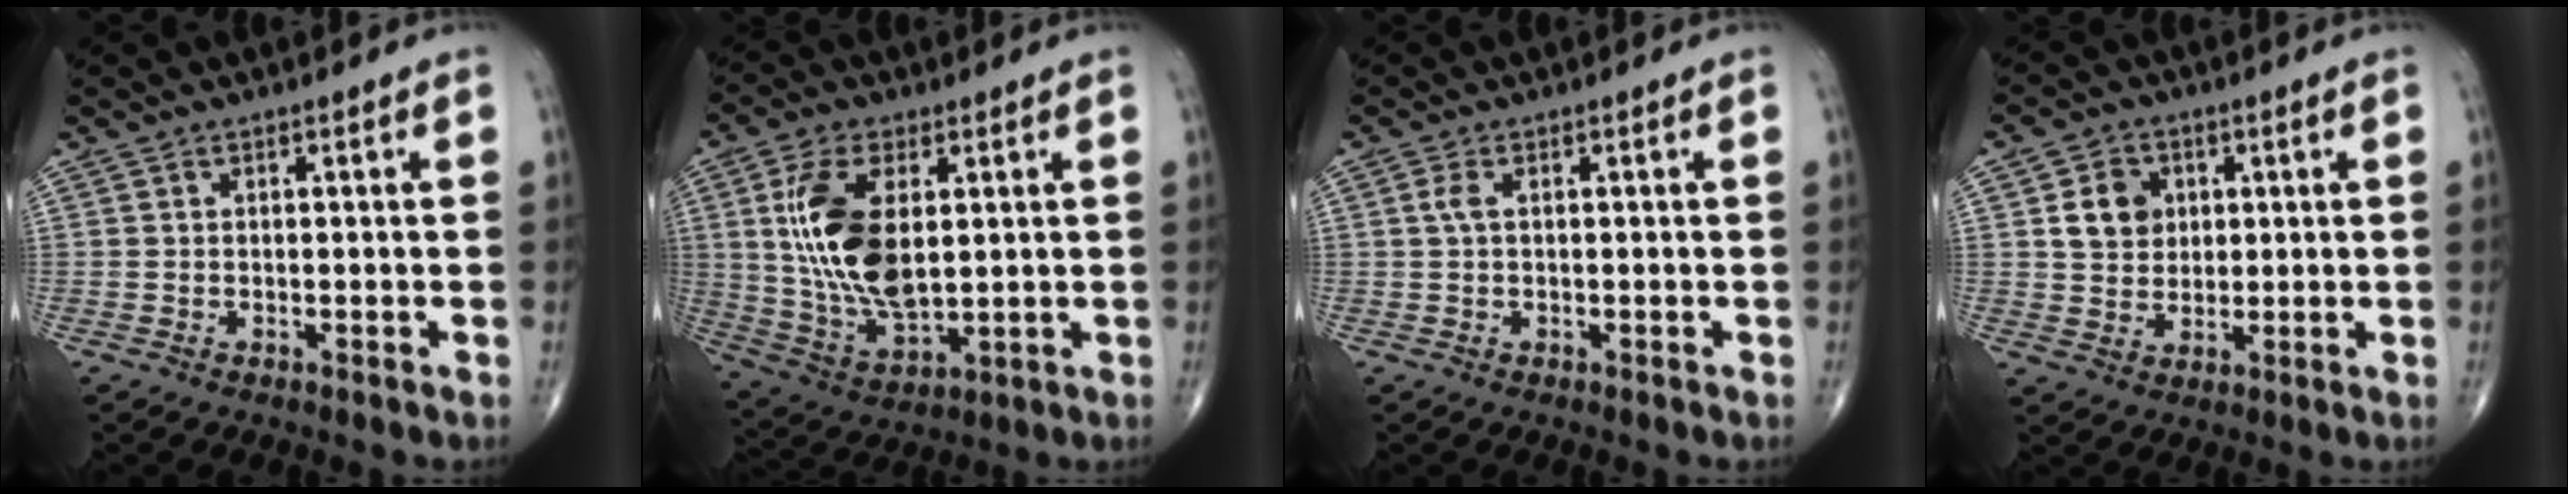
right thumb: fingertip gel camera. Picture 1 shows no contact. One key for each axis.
{"total": 15.6, "fx": 2.8, "fy": 7.8, "fz": 13.2, "tx": -0.256, "ty": -0.017, "tz": 0.062}
{"total": 1.6, "fx": 0.3, "fy": 0.8, "fz": 1.4, "tx": -0.037, "ty": 0.005, "tz": 0.007}
{"total": 6.9, "fx": 1.8, "fy": 5.8, "fz": 3.3, "tx": -0.032, "ty": -0.007, "tz": 0.031}